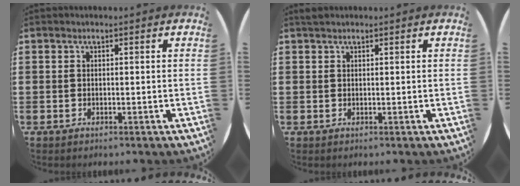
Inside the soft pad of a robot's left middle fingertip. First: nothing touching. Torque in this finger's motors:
{"motor_torque": [0.00, -0.21, -0.59, -0.21]}